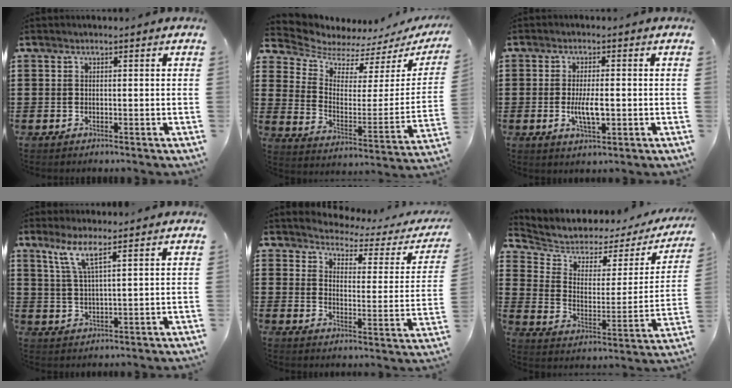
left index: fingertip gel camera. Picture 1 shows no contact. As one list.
[{"total": 5.1, "force": [4.8, 1.8, 0.2], "torque": [-0.041, -0.044, 0.082]}, {"total": 5.1, "force": [-0.8, 1.7, 4.7], "torque": [-0.088, 0.001, -0.015]}, {"total": 5.3, "force": [3.2, 0.5, 4.2], "torque": [-0.093, 0.001, 0.055]}, {"total": 2.5, "force": [2.4, 0.4, 0.4], "torque": [-0.028, -0.024, 0.032]}, {"total": 4.4, "force": [3.7, 2.4, 0.8], "torque": [-0.050, -0.024, 0.057]}]